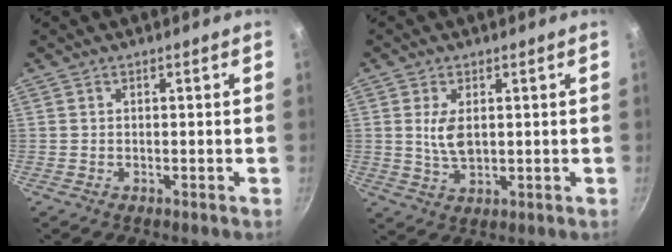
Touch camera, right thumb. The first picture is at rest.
{"total": 5.2, "force": [1.0, 2.9, 4.3], "torque": [-0.077, -0.014, 0.022]}